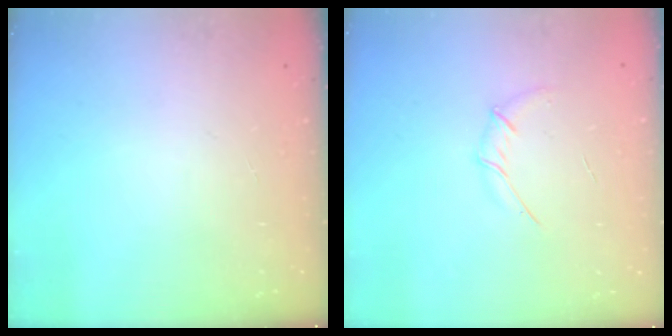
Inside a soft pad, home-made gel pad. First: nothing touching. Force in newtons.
{"total": 4.0, "press": 3.8, "slide": 1.1}